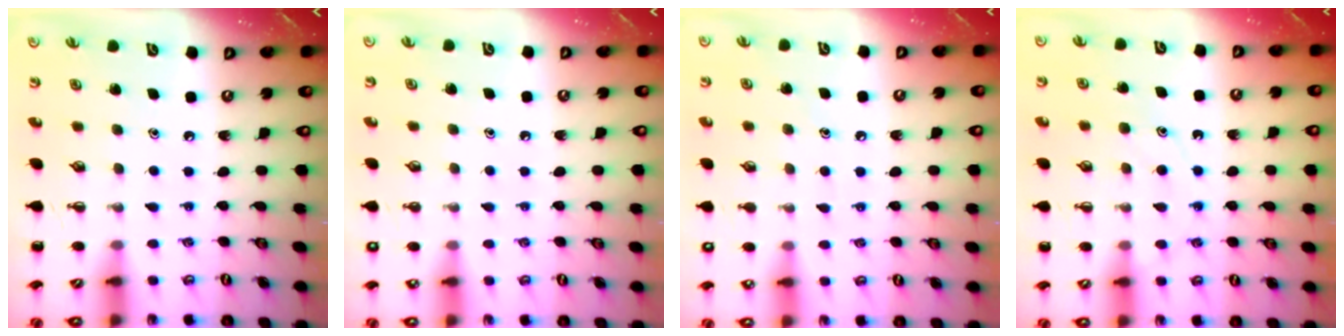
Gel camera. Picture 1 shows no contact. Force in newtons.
{"total": 2.3, "press": 2.2, "slide": 0.7}
{"total": 7.7, "press": 7.5, "slide": 1.7}
{"total": 10.8, "press": 10.8, "slide": 0.7}